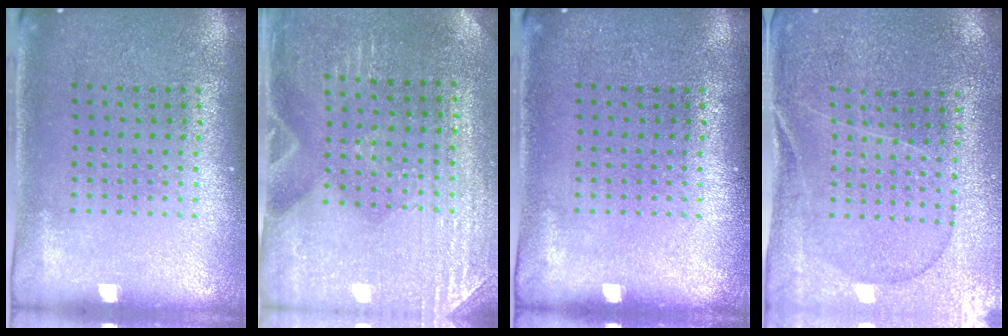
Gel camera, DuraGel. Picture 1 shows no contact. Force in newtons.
{"total": 2.9, "press": 2.8, "slide": 0.4}
{"total": 0.0}
{"total": 0.6, "press": 0.5, "slide": 0.3}